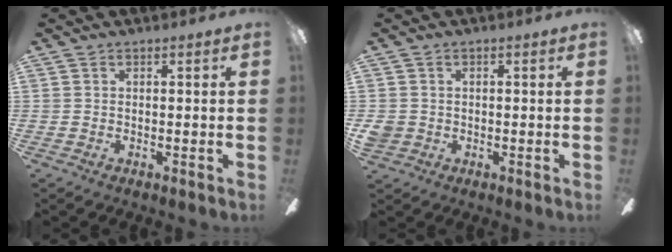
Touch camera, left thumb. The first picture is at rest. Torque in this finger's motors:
{"motor_torque": [0.02, 0.46, 0.16, -0.25, 0.01]}